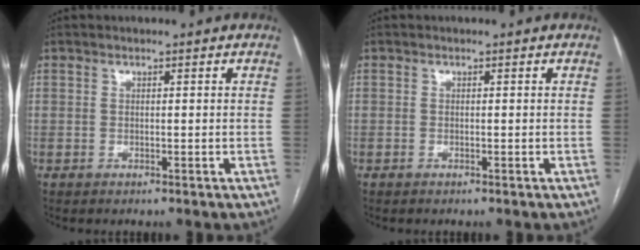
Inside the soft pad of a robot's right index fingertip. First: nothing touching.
{"total": 0.0}